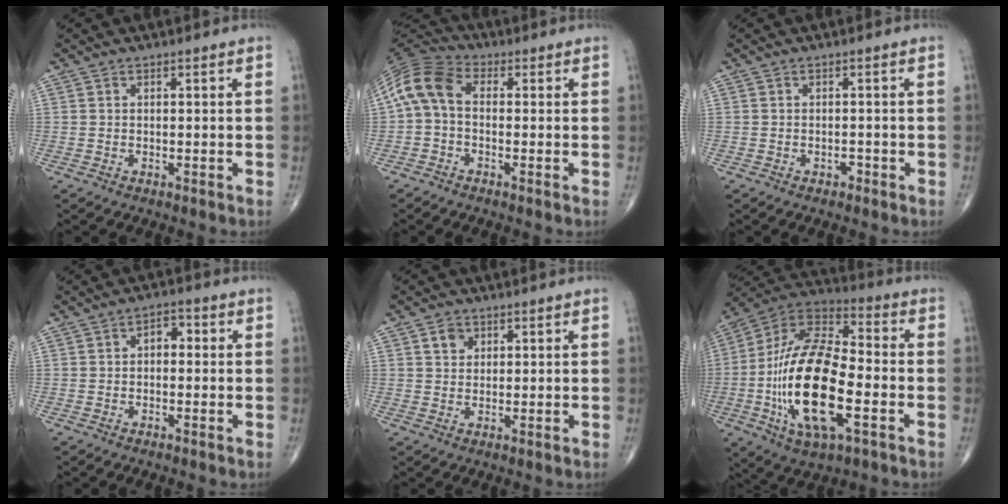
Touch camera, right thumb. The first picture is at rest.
{"total": 9.2, "force": [0.1, 6.0, 7.1], "torque": [-0.140, 0.026, -0.016]}
{"total": 1.0, "force": [-0.6, 0.7, 0.4], "torque": [-0.004, 0.002, -0.012]}
{"total": 3.1, "force": [0.0, 2.1, 2.3], "torque": [-0.016, 0.011, -0.011]}
{"total": 2.9, "force": [1.3, 2.3, 1.2], "torque": [-0.011, -0.005, 0.023]}
{"total": 24.5, "force": [-5.5, 10.5, 21.4], "torque": [-0.419, 0.021, -0.094]}